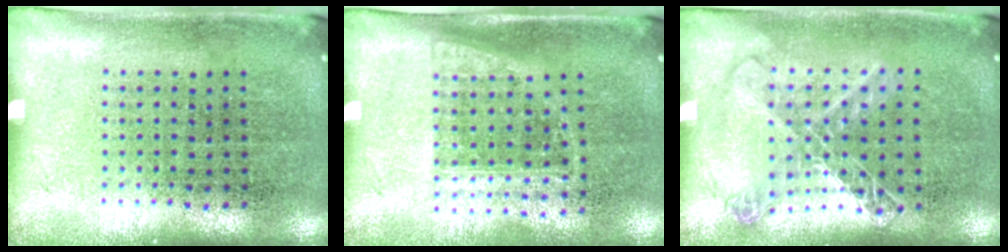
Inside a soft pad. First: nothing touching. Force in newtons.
{"total": 1.0, "press": 0.8, "slide": 0.6}
{"total": 1.3, "press": 1.2, "slide": 0.5}